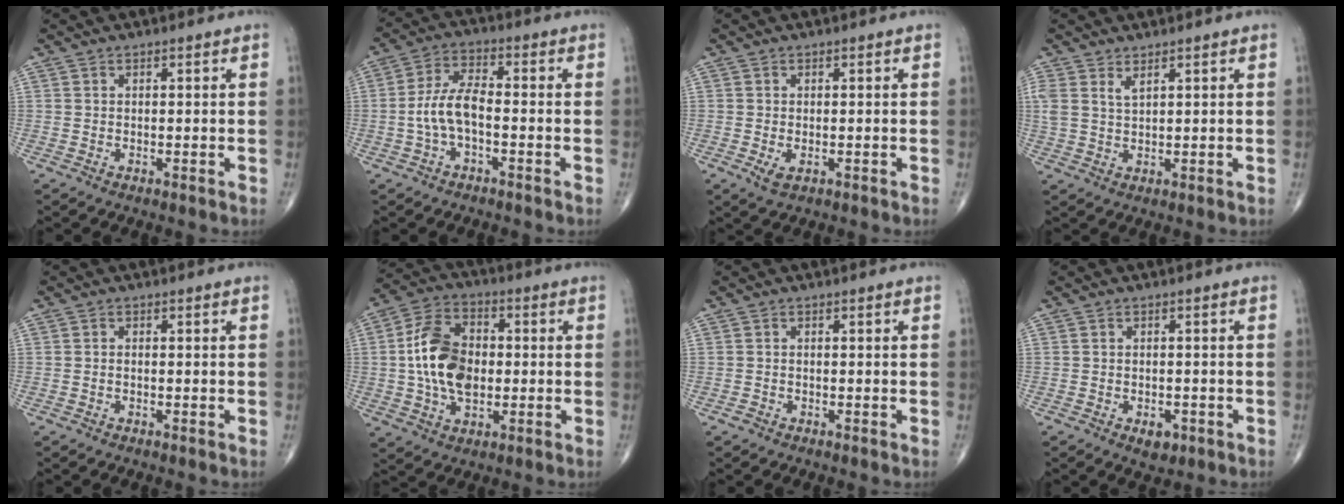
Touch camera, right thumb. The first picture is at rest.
{"total": 7.3, "force": [-1.7, 3.3, 6.3], "torque": [-0.135, 0.027, -0.037]}
{"total": 2.2, "force": [-0.7, 1.1, 1.7], "torque": [-0.033, -0.004, -0.009]}
{"total": 3.1, "force": [1.9, 1.1, 2.1], "torque": [-0.048, -0.005, 0.045]}
{"total": 0.5, "force": [-0.2, 0.3, 0.4], "torque": [-0.007, 0.001, -0.006]}
{"total": 13.8, "force": [-0.1, 8.8, 10.6], "torque": [-0.185, 0.018, -0.004]}
{"total": 0.7, "force": [-0.5, 0.5, 0.2], "torque": [-0.005, 0.001, -0.012]}
{"total": 3.0, "force": [-1.4, 1.8, 1.9], "torque": [-0.020, 0.001, -0.014]}